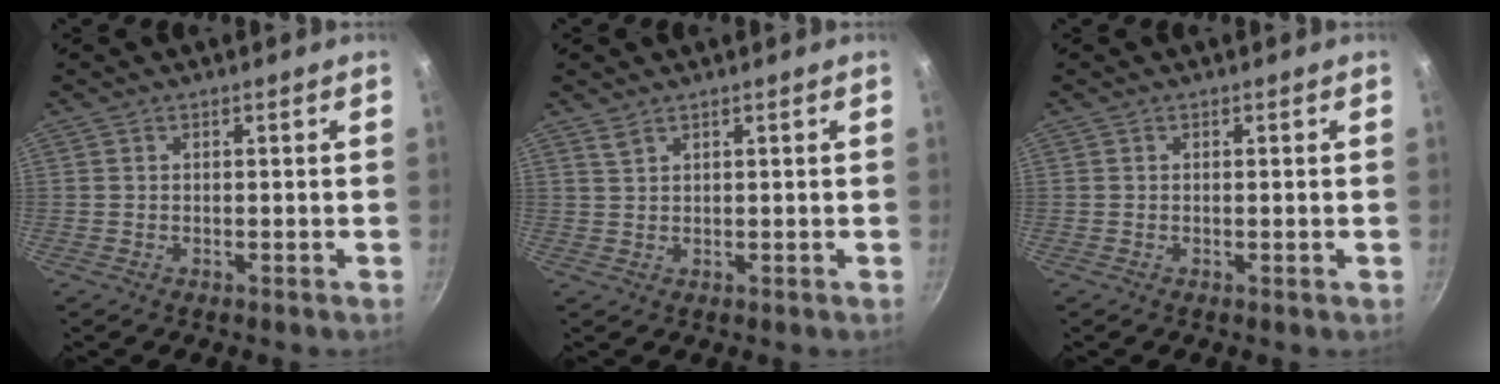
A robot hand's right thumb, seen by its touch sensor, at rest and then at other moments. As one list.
[{"total": 1.4, "force": [1.1, 0.4, 0.7], "torque": [-0.013, -0.005, 0.025]}, {"total": 0.6, "force": [-0.1, -0.1, 0.5], "torque": [-0.009, -0.002, -0.002]}]